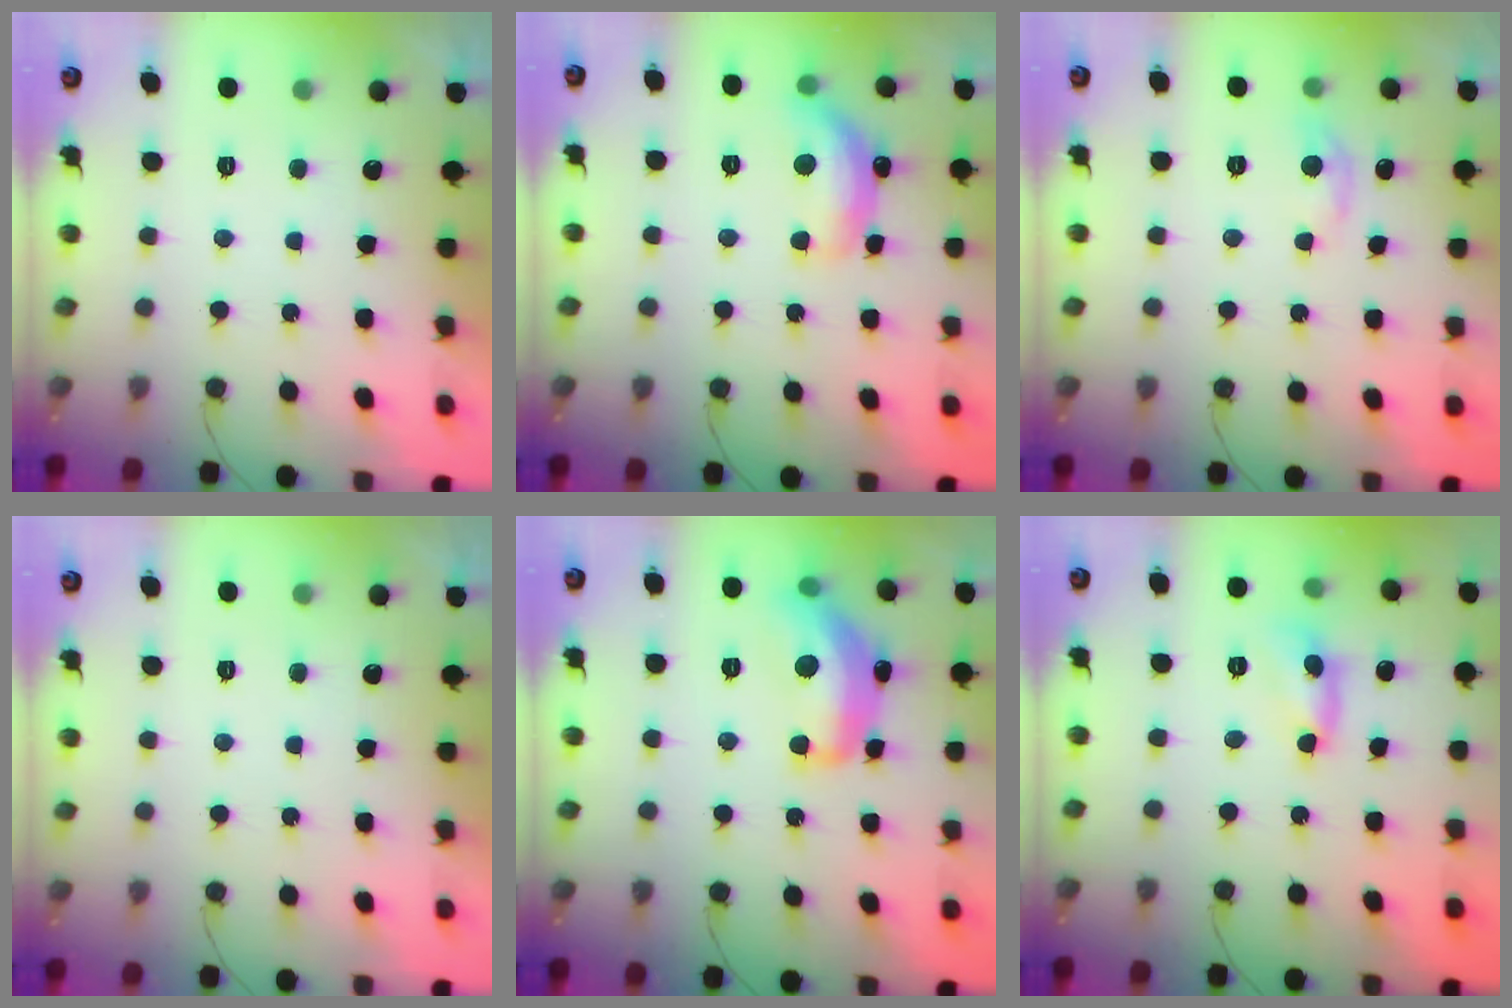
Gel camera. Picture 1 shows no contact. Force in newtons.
{"total": 14.2, "press": 14.2, "slide": 1.0}
{"total": 6.3, "press": 6.3, "slide": 0.9}
{"total": 0.0}
{"total": 15.7, "press": 15.6, "slide": 1.0}
{"total": 4.2, "press": 4.2, "slide": 0.3}